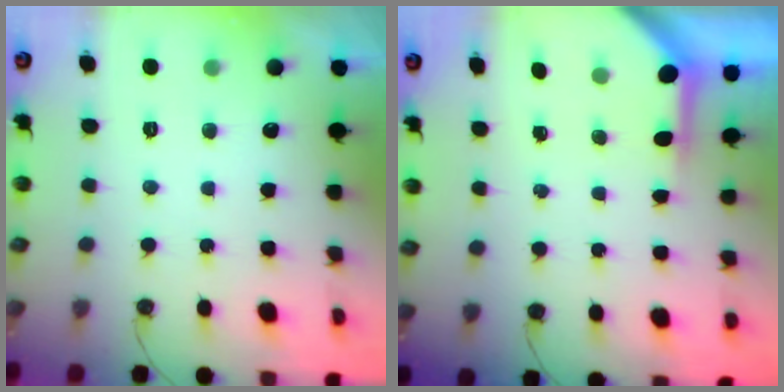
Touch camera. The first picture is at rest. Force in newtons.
{"total": 3.7, "press": 3.7, "slide": 0.4}